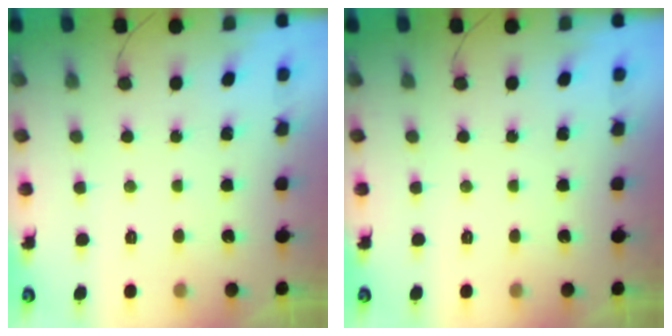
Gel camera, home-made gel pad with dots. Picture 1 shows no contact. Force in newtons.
{"total": 0.0}